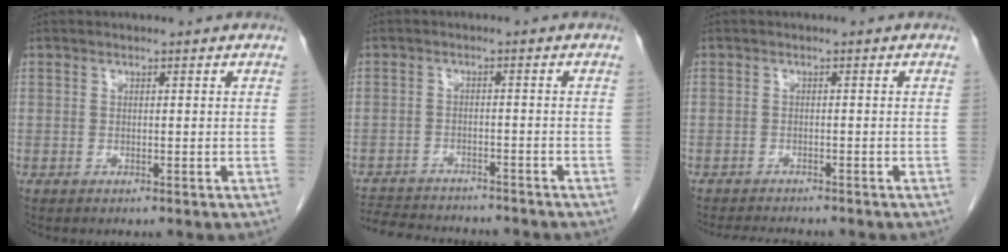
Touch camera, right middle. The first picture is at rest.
{"total": 12.9, "force": [-11.8, 2.9, 4.3], "torque": [-0.087, -0.002, -0.162]}
{"total": 4.8, "force": [-4.5, 0.7, 1.6], "torque": [-0.021, -0.010, -0.067]}